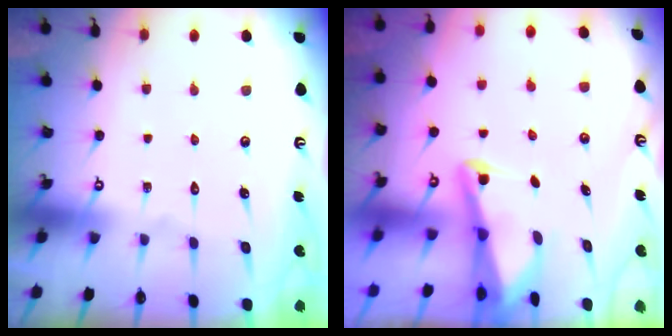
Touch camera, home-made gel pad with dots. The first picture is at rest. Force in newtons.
{"total": 2.7, "press": 2.6, "slide": 0.6}